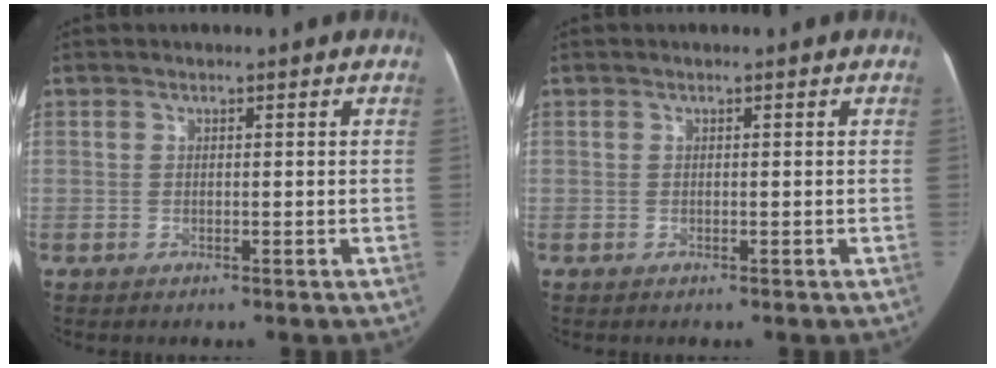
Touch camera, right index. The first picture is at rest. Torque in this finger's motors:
{"motor_torque": [-0.01, -0.01, 0.00, 0.01]}